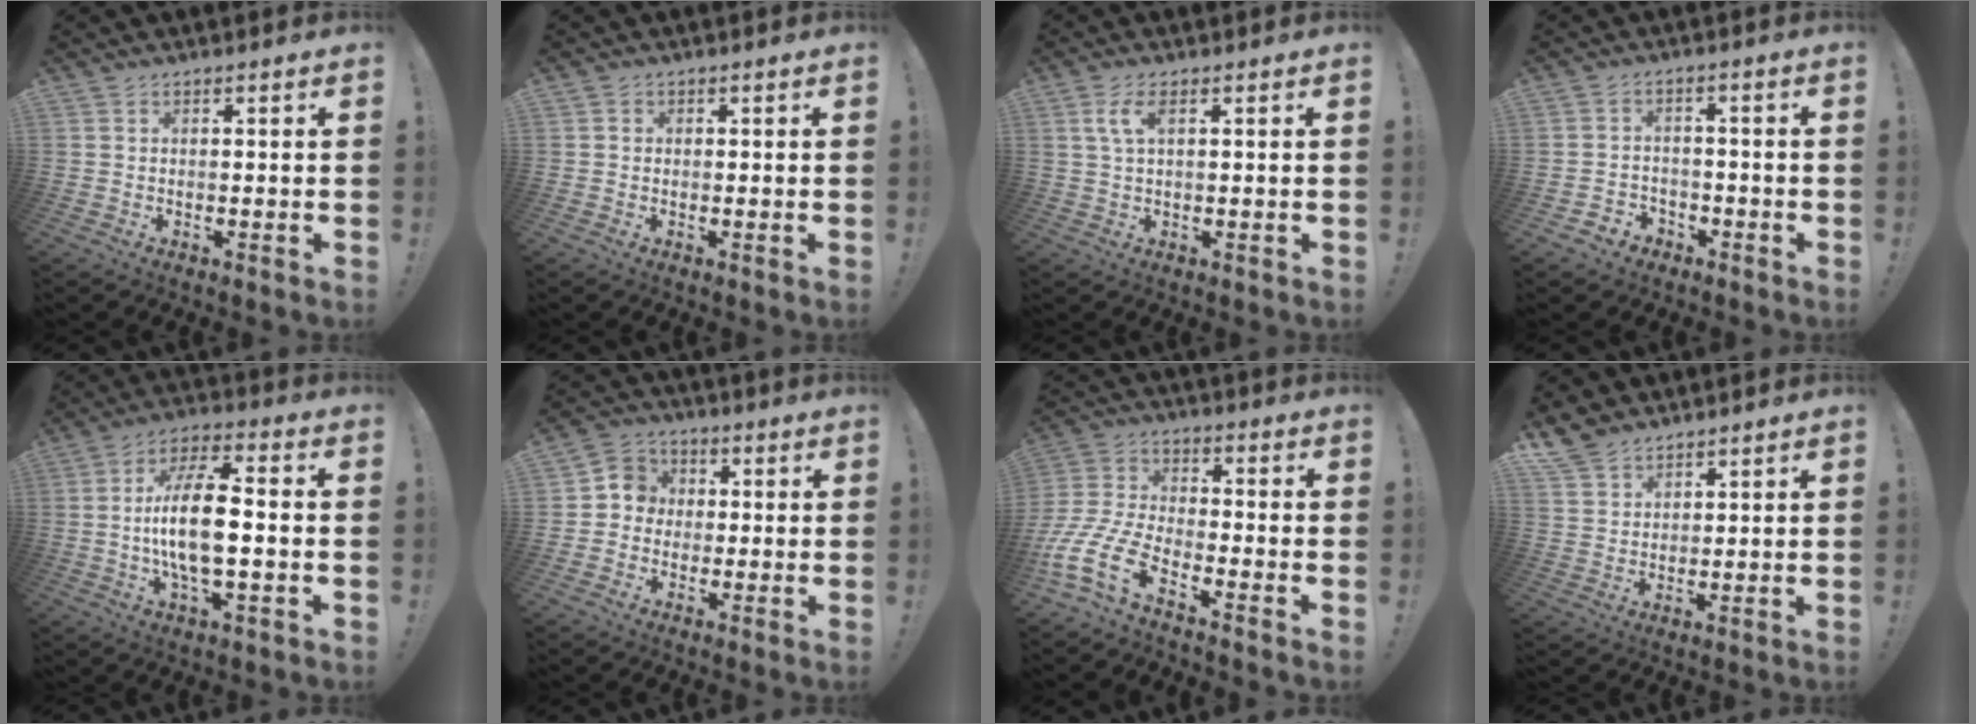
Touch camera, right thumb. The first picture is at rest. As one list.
[{"total": 0.9, "force": [-0.1, 0.9, 0.2], "torque": [-0.006, 0.005, -0.002]}, {"total": 4.7, "force": [1.7, 1.5, 4.1], "torque": [-0.078, 0.003, 0.029]}, {"total": 3.8, "force": [-2.4, 2.8, 1.0], "torque": [-0.021, 0.009, -0.044]}, {"total": 14.6, "force": [-1.3, 5.5, 13.5], "torque": [-0.256, 0.002, -0.033]}, {"total": 6.2, "force": [-1.1, 5.8, 1.9], "torque": [-0.027, 0.022, -0.016]}, {"total": 13.2, "force": [-8.5, 5.9, 8.2], "torque": [-0.176, 0.036, -0.152]}, {"total": 6.6, "force": [5.4, 3.2, 1.9], "torque": [-0.041, -0.031, 0.108]}]